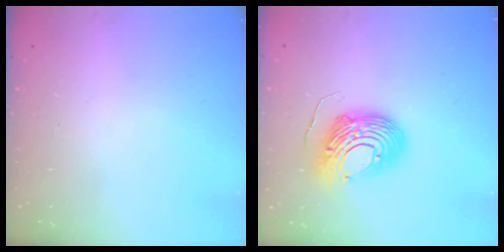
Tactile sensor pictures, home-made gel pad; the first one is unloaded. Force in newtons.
{"total": 12.6, "press": 12.6, "slide": 1.4}